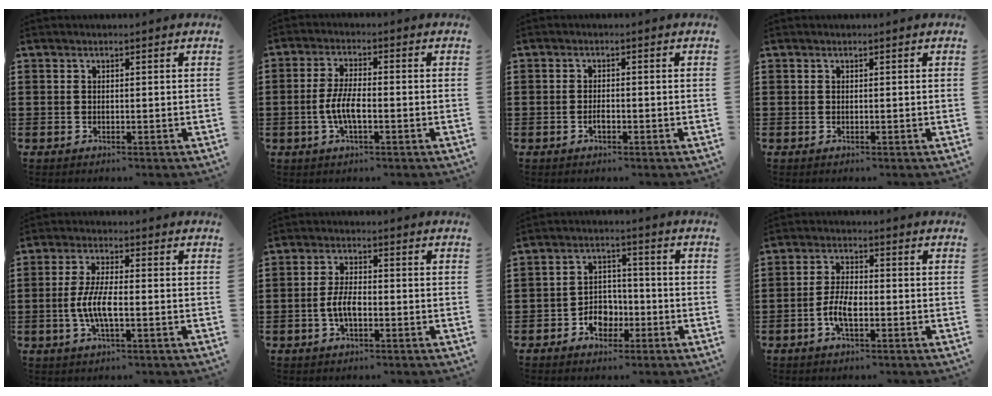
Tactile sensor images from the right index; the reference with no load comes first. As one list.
[{"total": 5.1, "force": [-1.3, 1.5, 4.7], "torque": [-0.109, -0.005, -0.032]}, {"total": 1.6, "force": [-0.8, 0.5, 1.4], "torque": [-0.027, -0.001, -0.013]}, {"total": 0.0}, {"total": 5.7, "force": [-1.4, 1.4, 5.4], "torque": [-0.120, -0.007, -0.033]}, {"total": 4.5, "force": [-1.2, 1.8, 3.9], "torque": [-0.097, -0.003, -0.030]}, {"total": 4.7, "force": [-2.3, 3.5, 2.1], "torque": [-0.035, 0.003, -0.045]}, {"total": 5.1, "force": [-1.8, 2.0, 4.4], "torque": [-0.101, -0.001, -0.040]}]